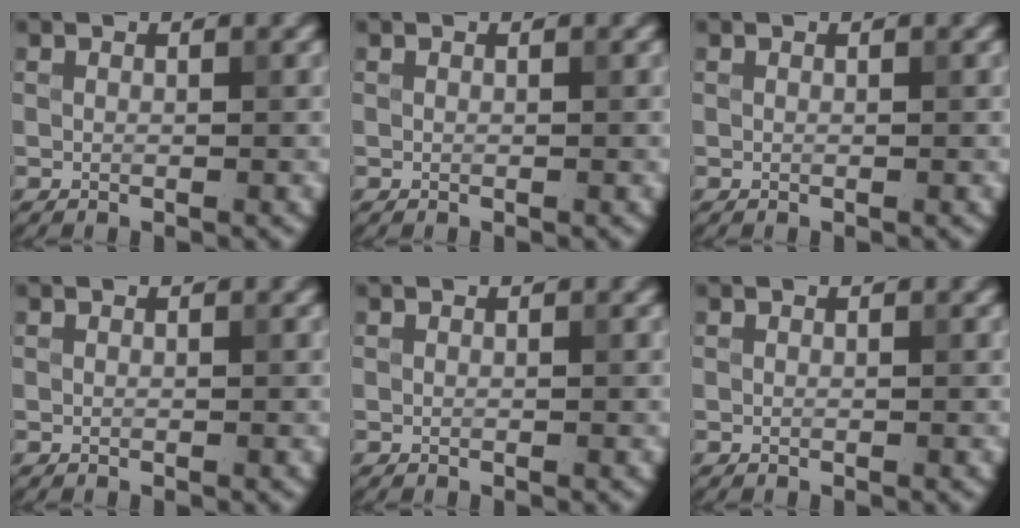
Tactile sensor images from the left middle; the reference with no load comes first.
{"total": 0.0}
{"total": 0.0}
{"total": 0.0}
{"total": 0.0}
{"total": 0.0}